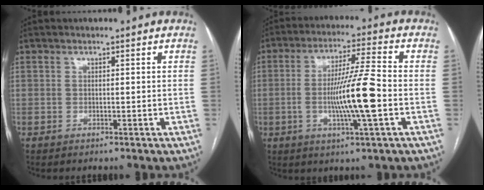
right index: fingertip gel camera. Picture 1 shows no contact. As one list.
[{"total": 11.3, "force": [-2.1, -0.1, 11.1], "torque": [-0.205, -0.003, -0.042]}]